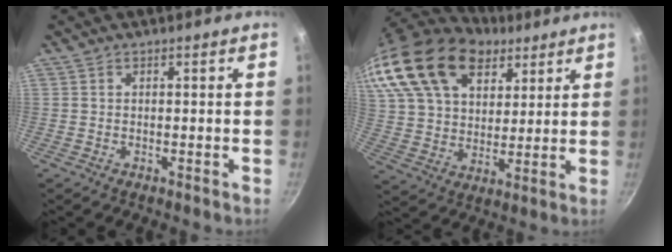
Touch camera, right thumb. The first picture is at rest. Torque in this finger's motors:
{"motor_torque": [0.67, 4.33, 0.66, -0.23, 0.32]}